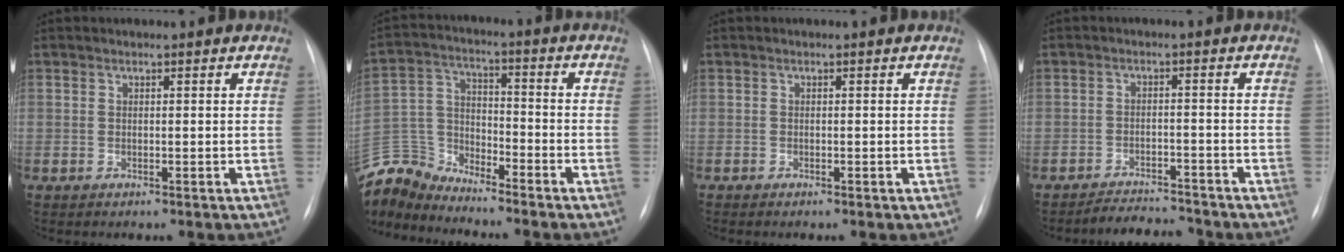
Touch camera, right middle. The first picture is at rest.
{"total": 10.3, "force": [-10.2, 1.2, -0.3], "torque": [-0.009, 0.030, -0.204]}
{"total": 0.6, "force": [-0.5, 0.1, 0.4], "torque": [-0.010, -0.003, -0.005]}
{"total": 5.2, "force": [-5.1, 0.9, 0.4], "torque": [-0.008, -0.003, -0.078]}